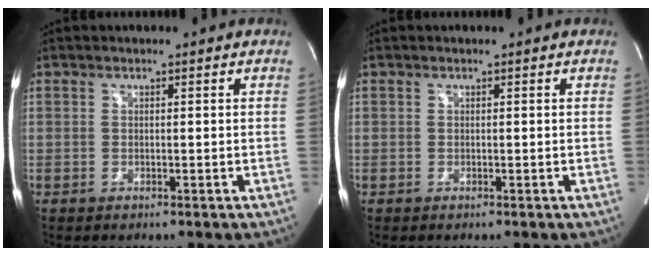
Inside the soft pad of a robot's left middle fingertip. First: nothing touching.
{"total": 0.0}